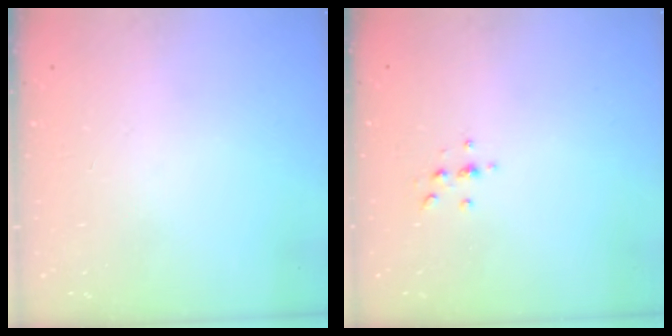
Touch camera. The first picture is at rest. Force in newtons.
{"total": 2.3, "press": 2.2, "slide": 0.2}